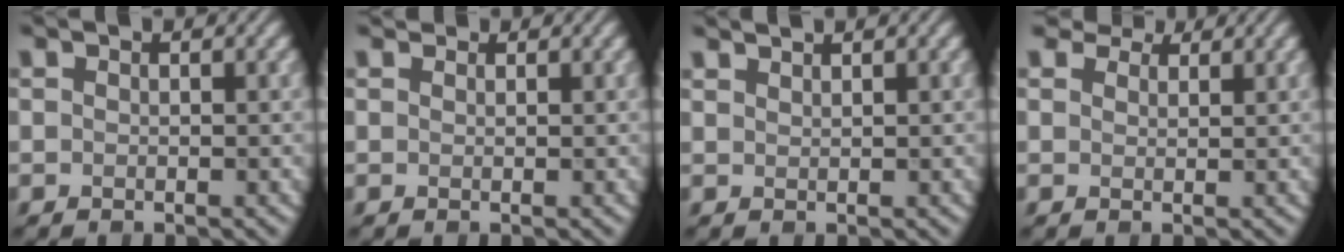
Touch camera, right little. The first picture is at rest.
{"total": 1.0, "force": [0.9, 0.3, 0.2], "torque": [-0.007, -0.004, 0.009]}
{"total": 1.4, "force": [1.3, 0.2, 0.5], "torque": [0.000, 0.003, 0.016]}
{"total": 3.3, "force": [2.7, 1.4, 1.1], "torque": [-0.023, -0.007, 0.048]}